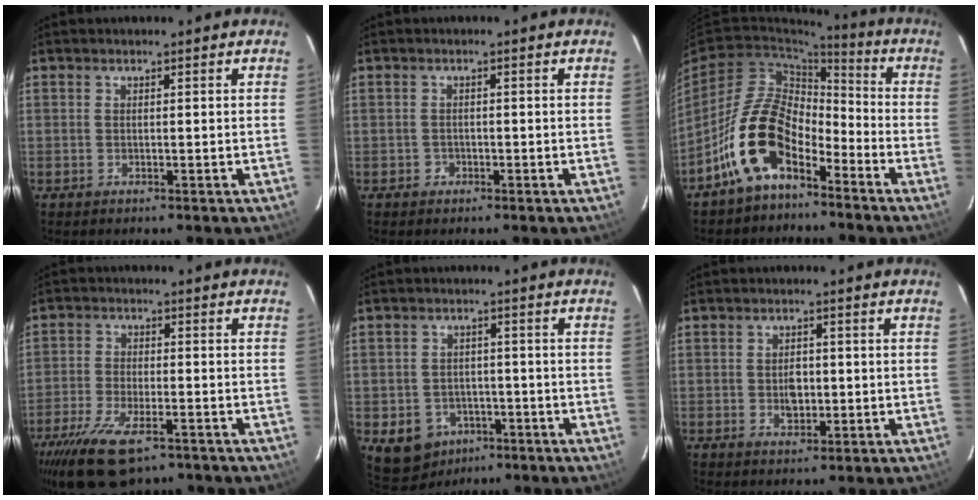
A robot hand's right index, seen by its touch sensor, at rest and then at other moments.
{"total": 1.4, "force": [-0.8, 1.2, 0.1], "torque": [0.000, 0.006, -0.009]}
{"total": 13.2, "force": [-7.9, 6.9, 8.0], "torque": [-0.148, 0.026, -0.146]}
{"total": 13.0, "force": [-8.5, 4.9, 8.4], "torque": [-0.193, -0.032, -0.155]}
{"total": 9.0, "force": [-4.5, 7.3, 2.8], "torque": [-0.078, 0.014, -0.048]}
{"total": 3.2, "force": [-0.5, 2.3, 2.1], "torque": [-0.037, 0.005, -0.006]}